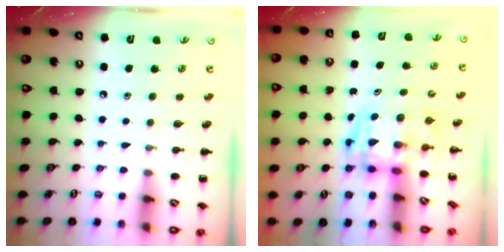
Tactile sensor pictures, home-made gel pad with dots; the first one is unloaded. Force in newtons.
{"total": 2.7, "press": 2.7, "slide": 0.5}